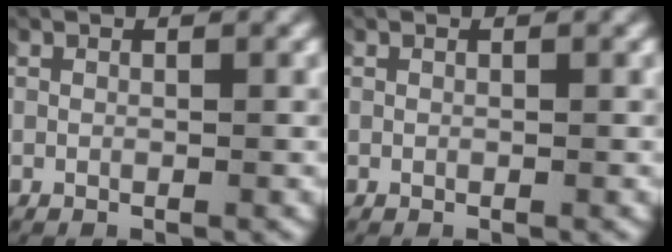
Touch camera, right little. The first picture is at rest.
{"total": 0.0}